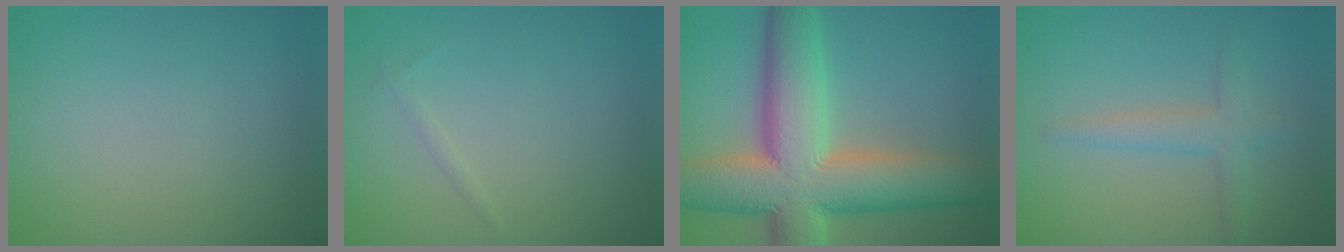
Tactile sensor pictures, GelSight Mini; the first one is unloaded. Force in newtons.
{"total": 0.5, "press": 0.5, "slide": 0.0}
{"total": 13.4, "press": 13.3, "slide": 1.3}
{"total": 2.4, "press": 2.4, "slide": 0.1}